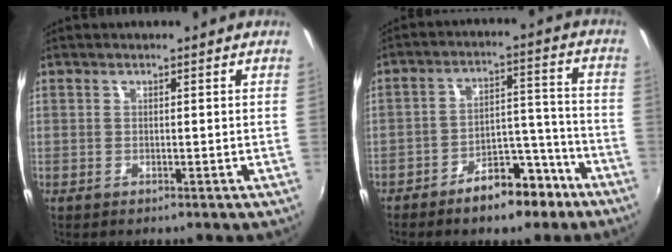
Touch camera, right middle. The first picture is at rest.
{"total": 10.4, "force": [-7.6, 4.7, 5.4], "torque": [-0.083, 0.031, -0.103]}